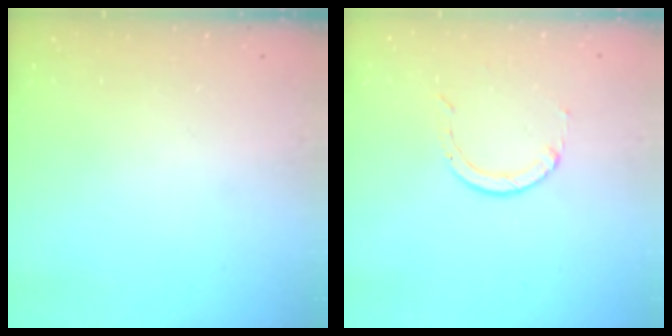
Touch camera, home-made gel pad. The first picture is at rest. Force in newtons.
{"total": 2.0, "press": 2.0, "slide": 0.2}